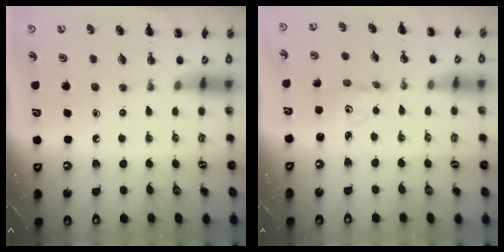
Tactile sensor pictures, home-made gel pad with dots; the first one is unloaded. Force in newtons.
{"total": 1.9, "press": 1.8, "slide": 0.6}